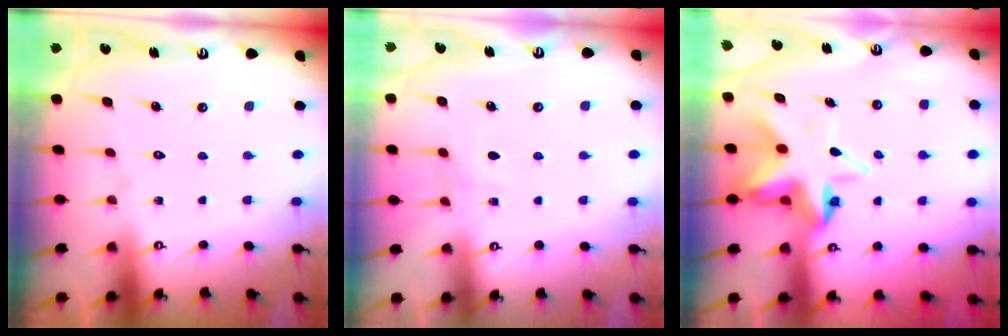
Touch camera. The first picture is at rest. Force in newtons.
{"total": 4.3, "press": 4.3, "slide": 0.6}
{"total": 9.9, "press": 9.7, "slide": 1.9}